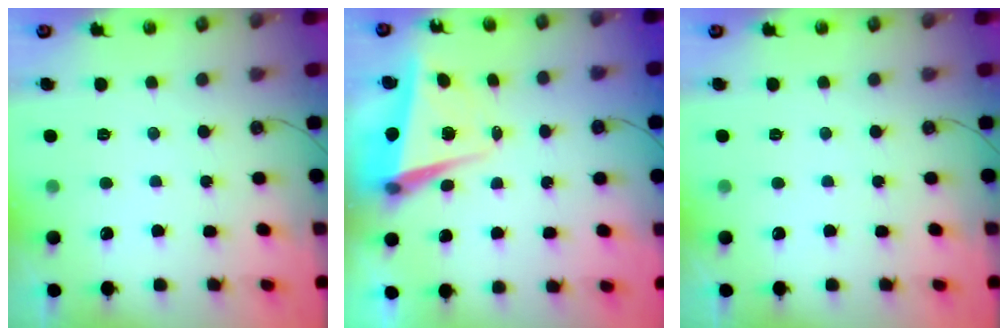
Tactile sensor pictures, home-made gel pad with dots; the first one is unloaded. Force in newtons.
{"total": 5.5, "press": 5.2, "slide": 1.8}
{"total": 0.0}